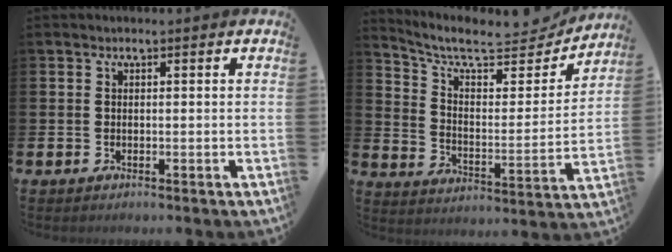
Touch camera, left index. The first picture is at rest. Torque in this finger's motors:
{"motor_torque": [0.83, -0.82, 0.27, 0.05]}